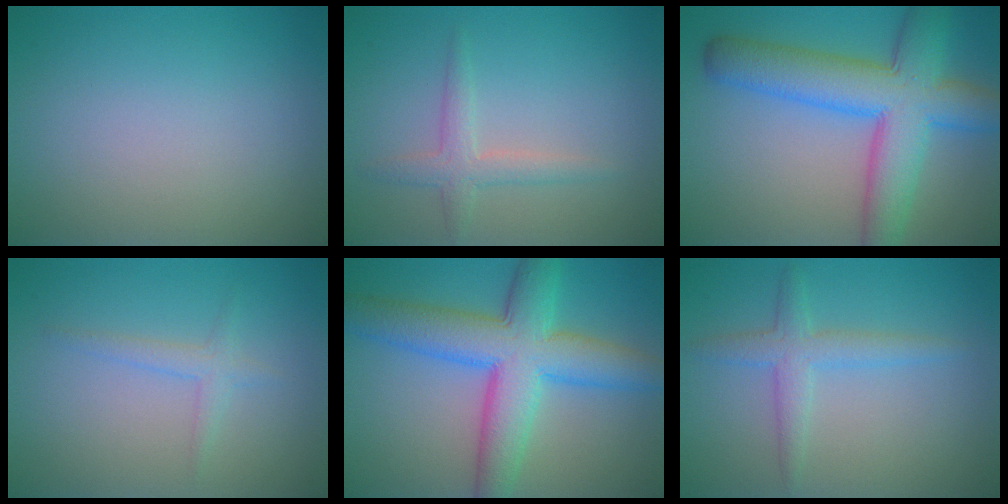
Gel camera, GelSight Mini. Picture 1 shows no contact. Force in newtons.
{"total": 2.1, "press": 2.1, "slide": 0.0}
{"total": 9.3, "press": 9.3, "slide": 0.3}
{"total": 1.4, "press": 1.4, "slide": 0.1}
{"total": 8.9, "press": 8.9, "slide": 0.1}
{"total": 2.6, "press": 2.6, "slide": 0.1}